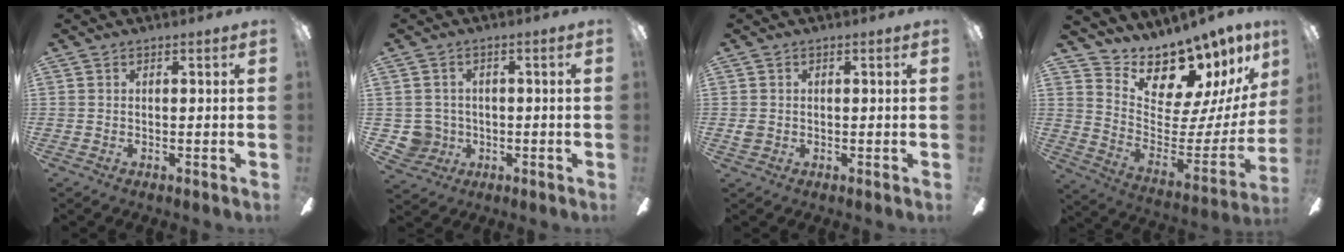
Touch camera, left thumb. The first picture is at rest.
{"total": 5.4, "force": [-0.8, 5.3, 0.6], "torque": [-0.028, 0.007, -0.011]}
{"total": 1.9, "force": [-0.4, 1.7, 0.8], "torque": [-0.005, 0.001, -0.011]}
{"total": 13.9, "force": [12.7, 4.4, 3.3], "torque": [-0.048, -0.129, 0.220]}